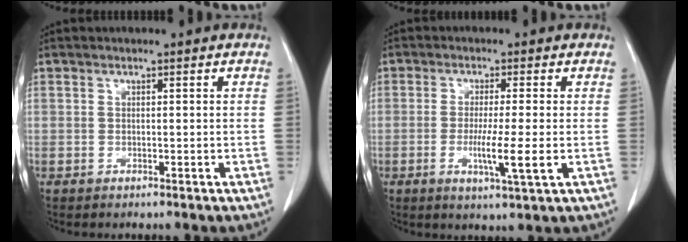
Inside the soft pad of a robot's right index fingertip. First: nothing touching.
{"total": 6.2, "force": [-1.2, -0.4, 6.0], "torque": [-0.104, -0.017, -0.021]}